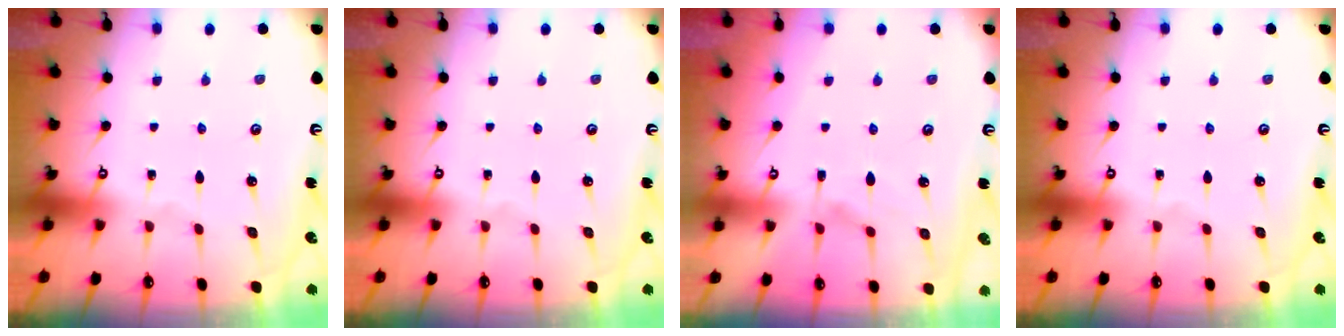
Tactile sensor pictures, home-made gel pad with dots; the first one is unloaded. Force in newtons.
{"total": 0.0}
{"total": 5.2, "press": 5.0, "slide": 1.3}
{"total": 0.0}